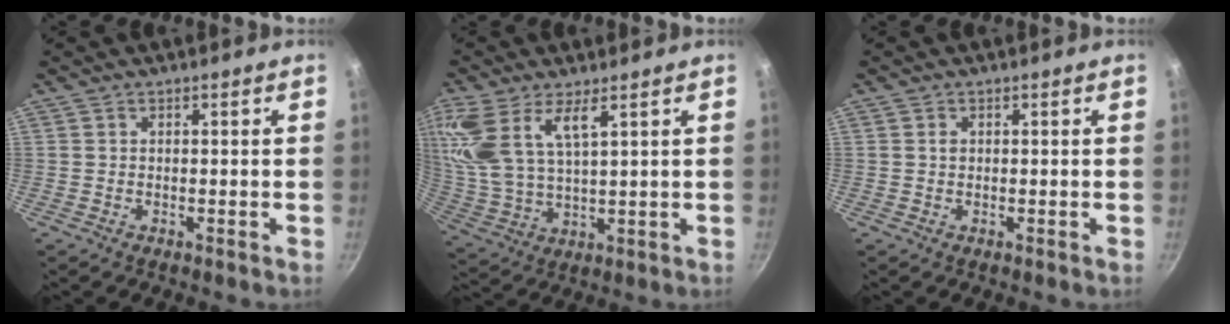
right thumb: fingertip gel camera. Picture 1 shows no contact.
{"total": 14.4, "force": [7.6, 6.1, 10.7], "torque": [-0.221, -0.025, 0.163]}
{"total": 0.8, "force": [0.2, 0.6, 0.5], "torque": [-0.007, 0.002, 0.004]}